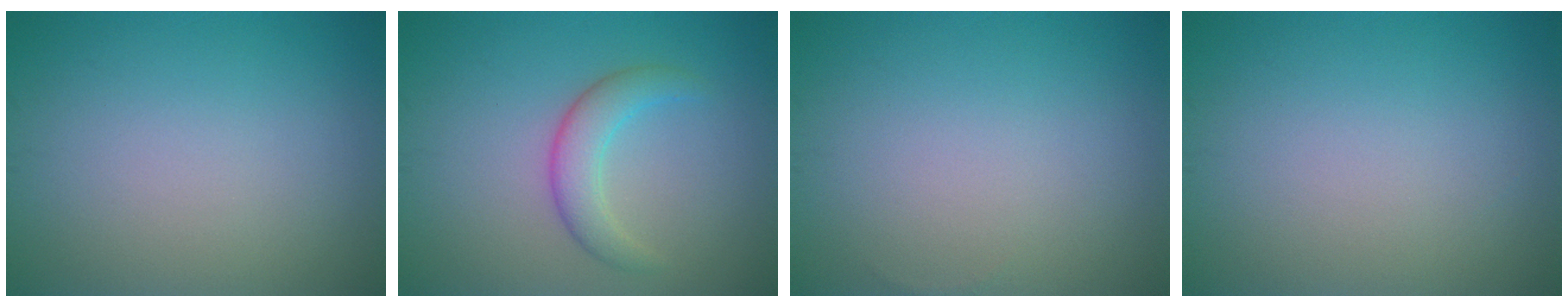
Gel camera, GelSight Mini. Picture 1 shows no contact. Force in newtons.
{"total": 3.0, "press": 3.0, "slide": 0.2}
{"total": 0.0}
{"total": 0.0}